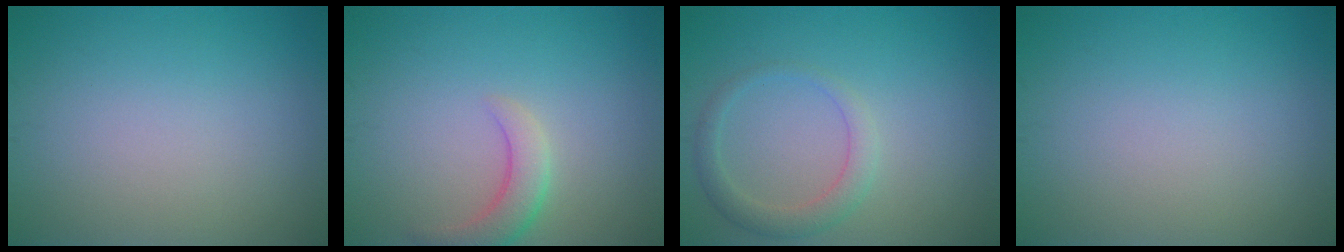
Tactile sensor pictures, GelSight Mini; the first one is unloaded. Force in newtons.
{"total": 2.9, "press": 2.8, "slide": 0.3}
{"total": 2.4, "press": 2.4, "slide": 0.1}
{"total": 0.0}